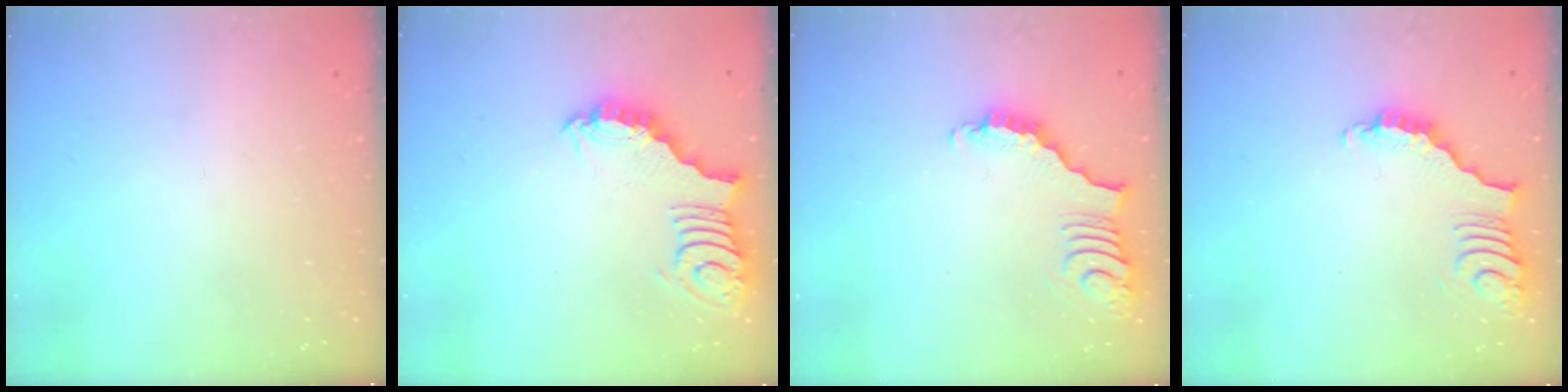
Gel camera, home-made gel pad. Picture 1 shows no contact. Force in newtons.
{"total": 3.1, "press": 3.1, "slide": 0.3}
{"total": 3.9, "press": 3.8, "slide": 0.7}
{"total": 3.9, "press": 3.8, "slide": 0.7}